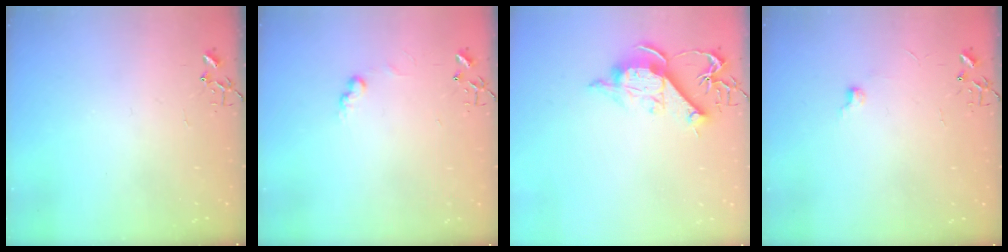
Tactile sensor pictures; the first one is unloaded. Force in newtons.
{"total": 6.6, "press": 6.6, "slide": 0.5}
{"total": 11.0, "press": 10.9, "slide": 1.2}
{"total": 4.7, "press": 4.7, "slide": 0.6}